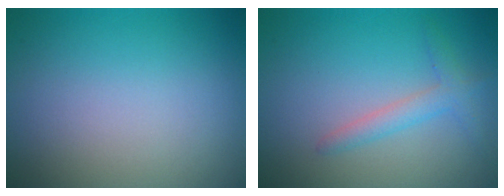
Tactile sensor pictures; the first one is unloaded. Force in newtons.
{"total": 2.0, "press": 2.0, "slide": 0.1}